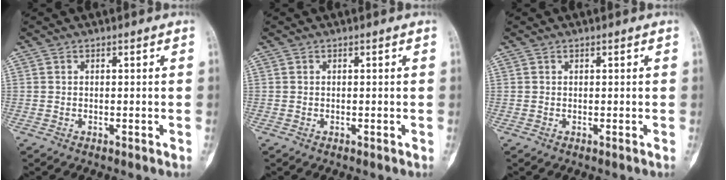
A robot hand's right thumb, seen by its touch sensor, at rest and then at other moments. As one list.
[{"total": 0.0}, {"total": 0.0}]